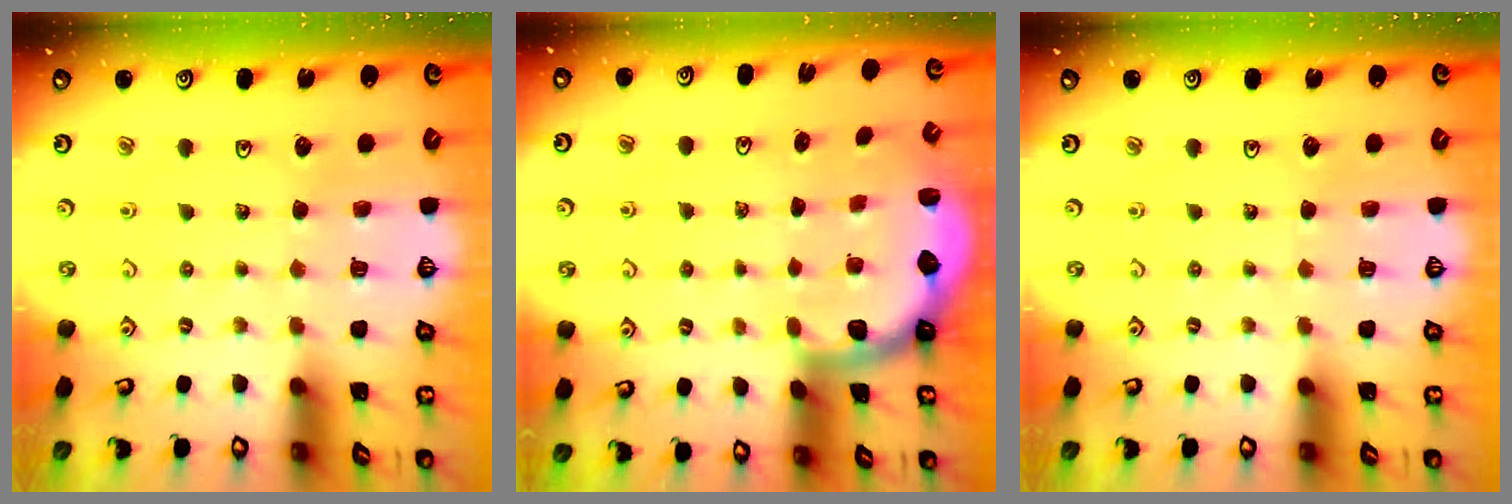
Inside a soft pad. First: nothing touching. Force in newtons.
{"total": 2.4, "press": 1.7, "slide": 1.6}
{"total": 0.0}